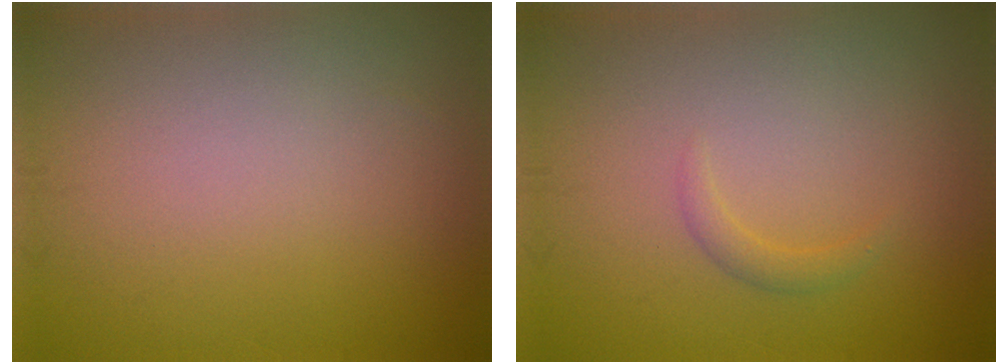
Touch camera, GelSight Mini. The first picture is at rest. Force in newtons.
{"total": 1.0, "press": 1.0, "slide": 0.1}